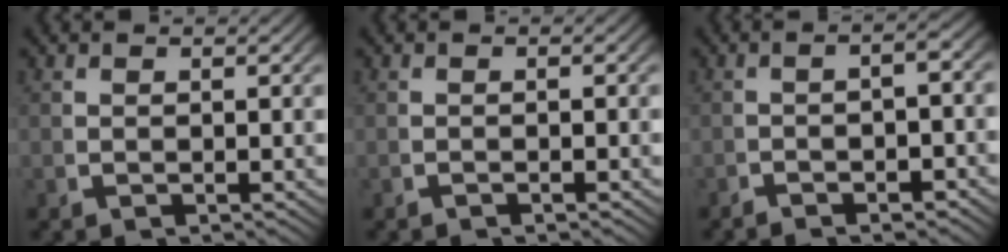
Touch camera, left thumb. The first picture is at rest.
{"total": 0.5, "force": [-0.4, -0.1, 0.3], "torque": [-0.003, 0.005, -0.011]}
{"total": 2.6, "force": [-1.7, 0.6, 2.0], "torque": [-0.029, 0.001, -0.029]}